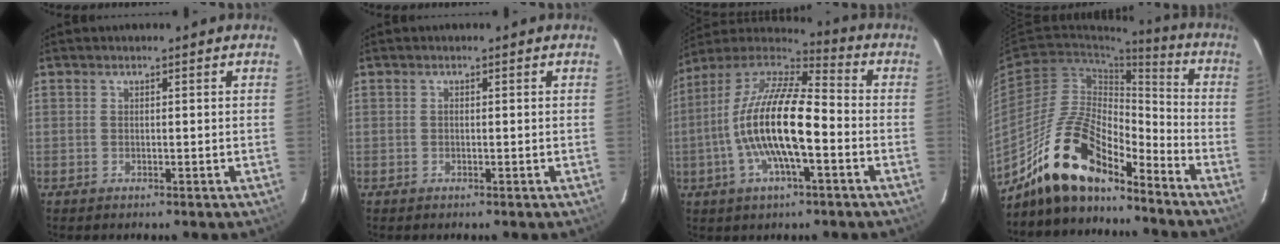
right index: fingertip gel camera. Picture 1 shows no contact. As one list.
[{"total": 0.0}, {"total": 17.8, "force": [-4.0, 5.1, 16.6], "torque": [-0.313, -0.006, -0.082]}, {"total": 17.1, "force": [-13.2, 5.4, 9.4], "torque": [-0.179, 0.008, -0.250]}]